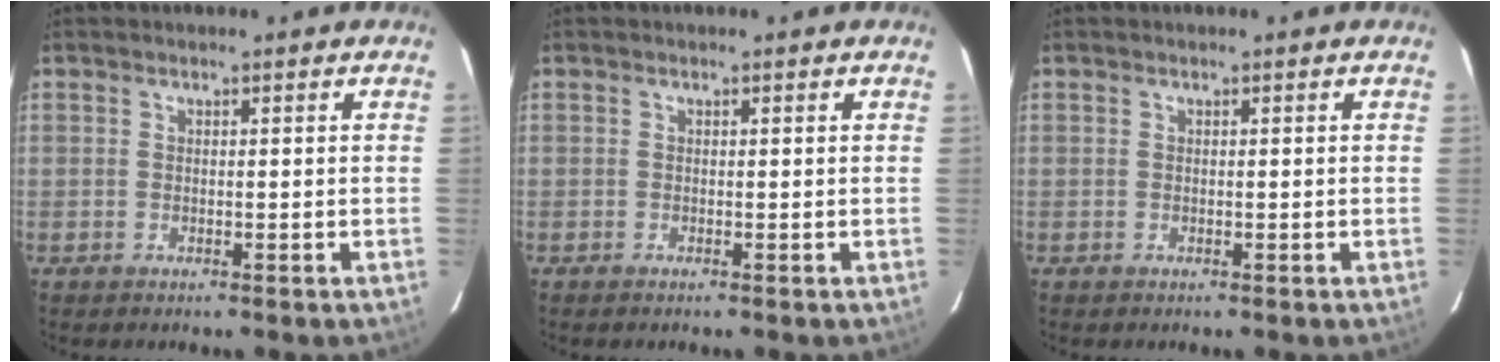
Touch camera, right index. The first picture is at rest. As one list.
[{"total": 0.0}, {"total": 0.0}]